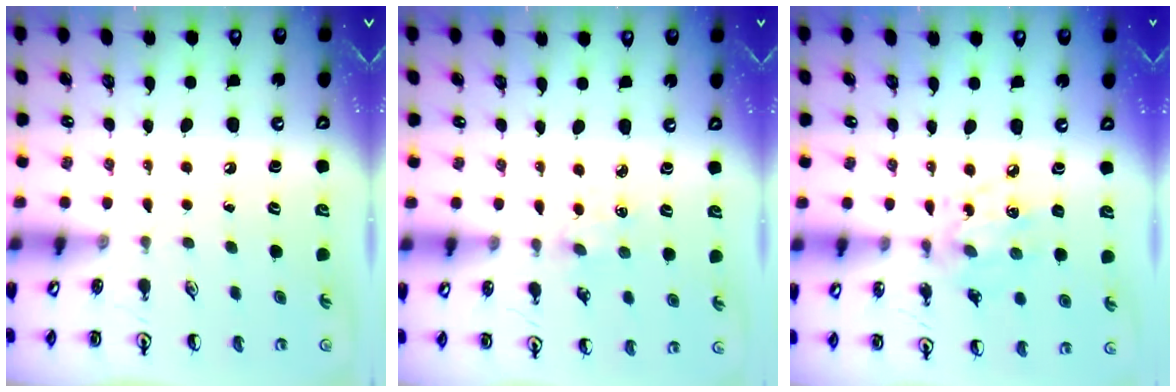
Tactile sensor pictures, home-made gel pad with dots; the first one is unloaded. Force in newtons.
{"total": 2.0, "press": 2.0, "slide": 0.3}
{"total": 7.9, "press": 7.9, "slide": 0.6}